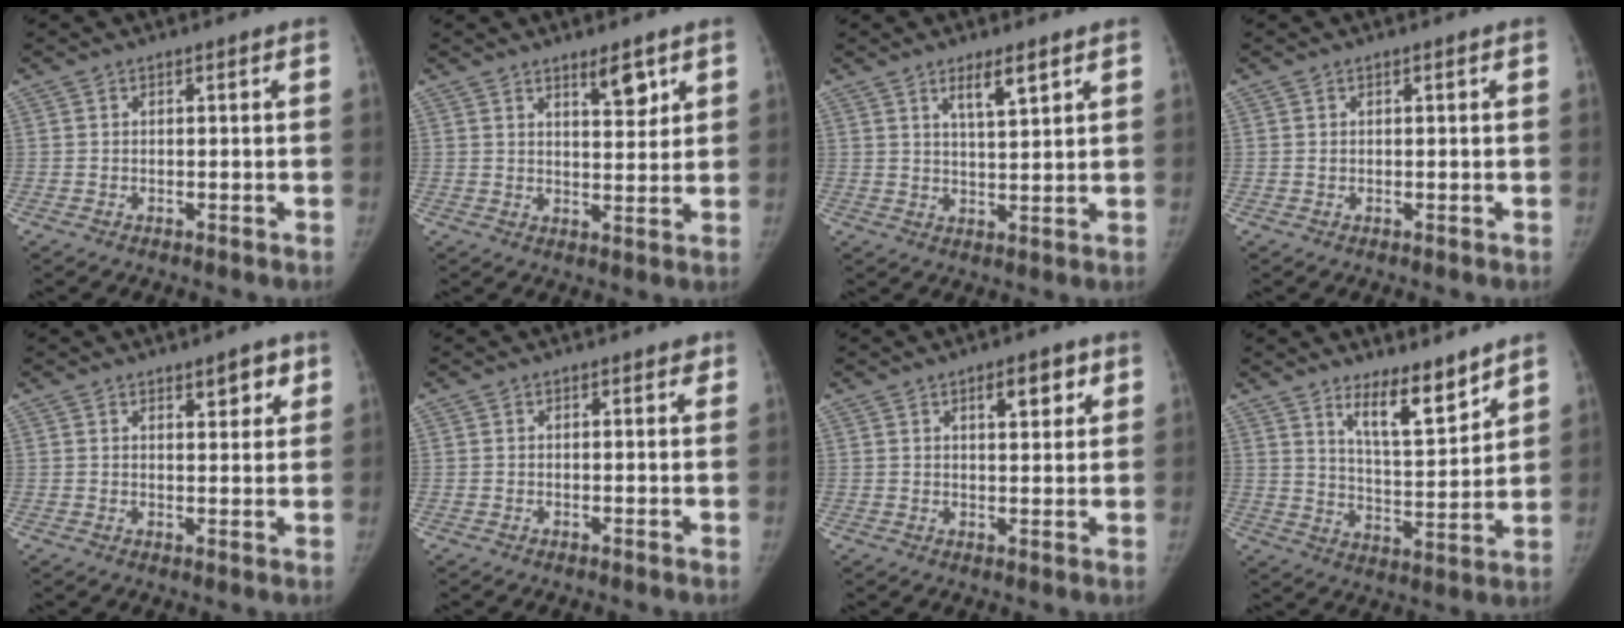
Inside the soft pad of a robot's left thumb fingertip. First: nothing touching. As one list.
[{"total": 5.1, "force": [3.3, 1.7, 3.5], "torque": [-0.037, -0.025, 0.051]}, {"total": 5.0, "force": [3.1, 1.1, 3.8], "torque": [-0.060, -0.025, 0.057]}, {"total": 0.0}, {"total": 4.1, "force": [2.4, 1.9, 2.8], "torque": [-0.015, -0.013, 0.032]}, {"total": 0.9, "force": [0.5, 0.5, 0.4], "torque": [0.006, -0.001, 0.001]}, {"total": 5.4, "force": [2.7, 2.3, 4.0], "torque": [-0.040, -0.012, 0.038]}, {"total": 10.1, "force": [7.6, 2.5, 6.2], "torque": [-0.087, -0.070, 0.137]}]